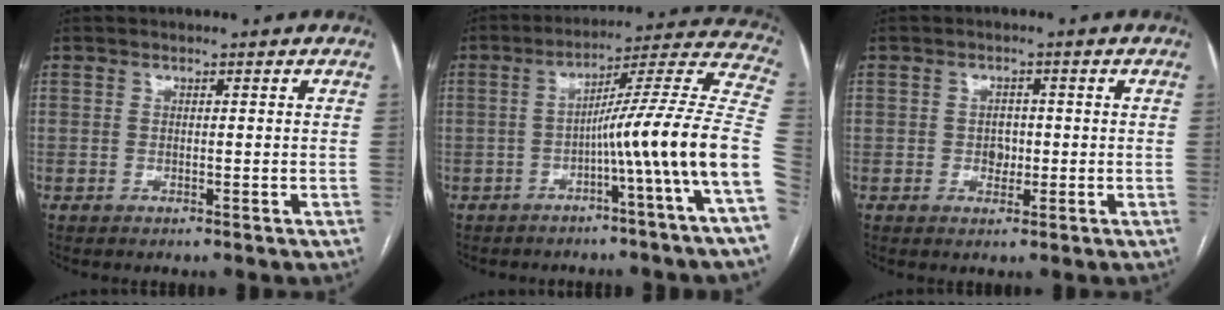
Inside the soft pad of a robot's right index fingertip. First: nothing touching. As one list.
[{"total": 18.0, "force": [-5.0, -3.5, 16.9], "torque": [-0.244, 0.006, -0.091]}, {"total": 2.2, "force": [-0.3, 1.7, 1.4], "torque": [-0.017, 0.004, -0.003]}]